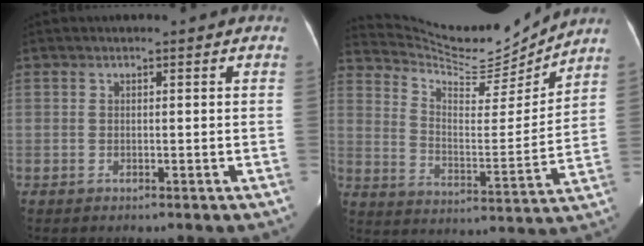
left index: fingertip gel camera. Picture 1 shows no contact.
{"total": 16.6, "force": [16.0, 1.4, 4.0], "torque": [-0.087, -0.027, 0.253]}